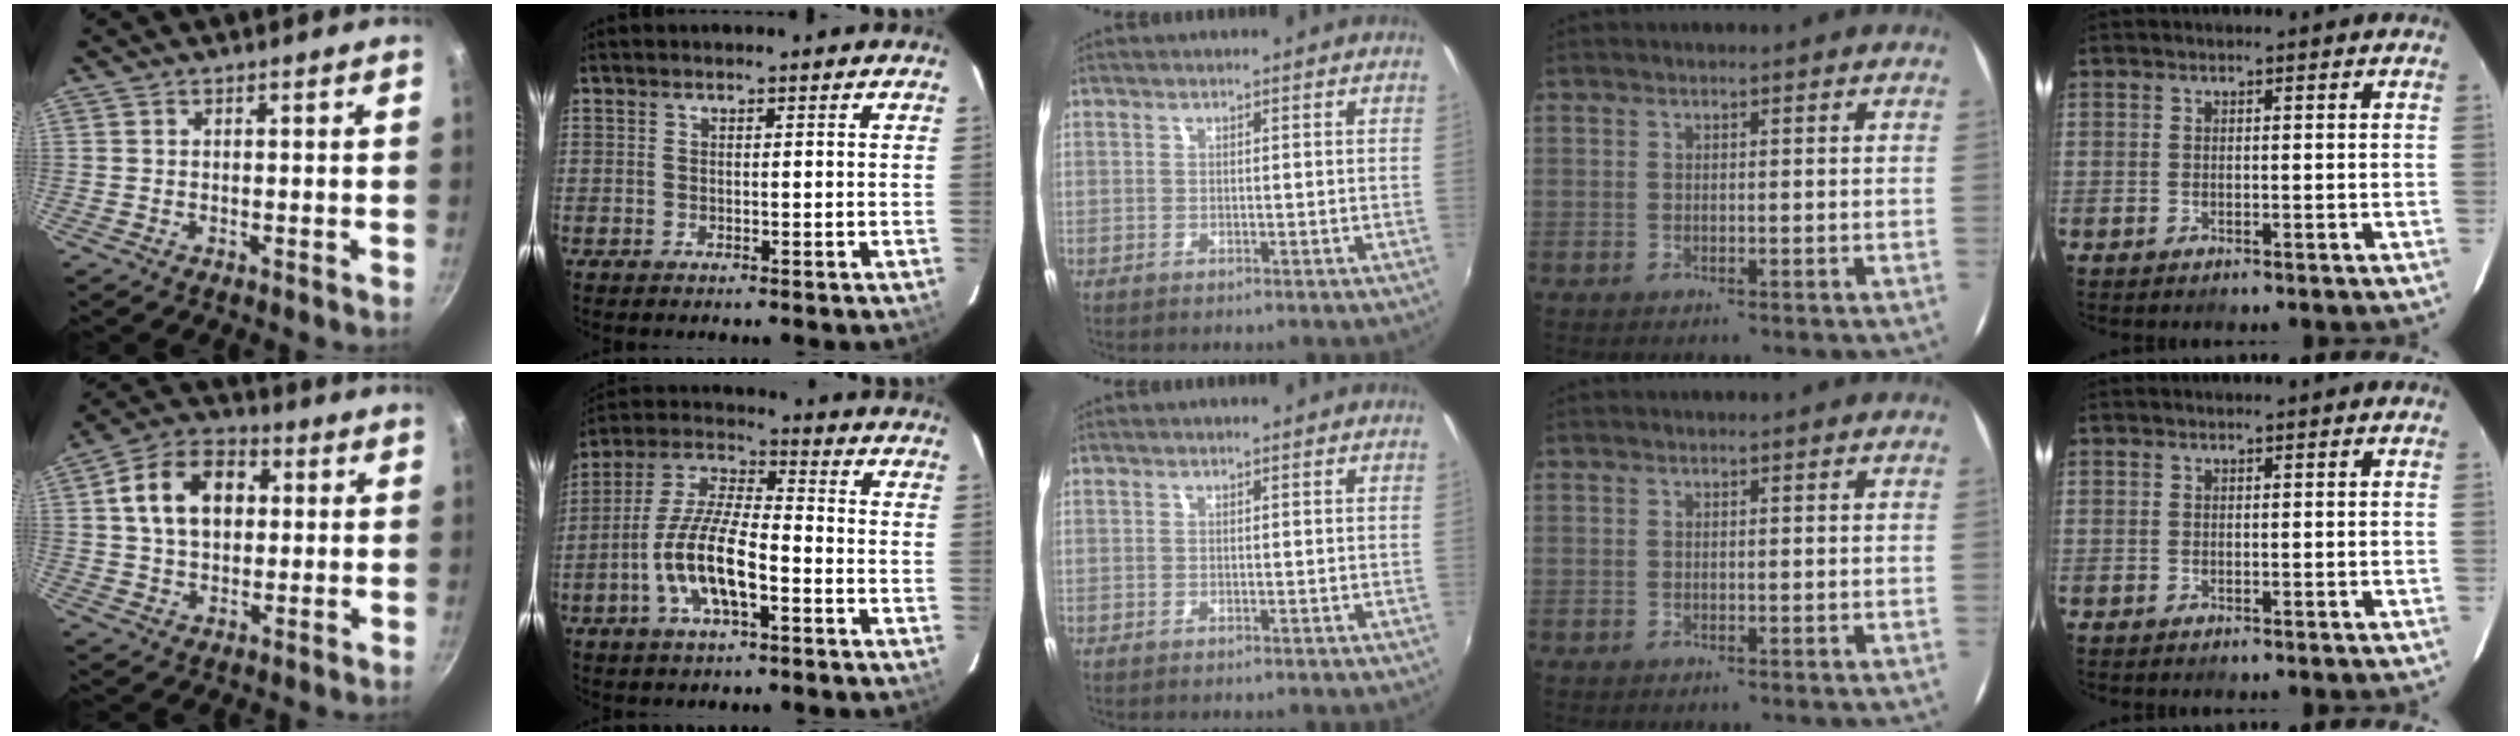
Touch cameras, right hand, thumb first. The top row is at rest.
{"thumb": {"total": 13.5, "force": [2.7, 9.5, 9.3], "torque": [-0.131, 0.018, 0.033]}, "index": {"total": 12.8, "force": [-4.7, 4.0, 11.2], "torque": [-0.234, -0.003, -0.089]}}